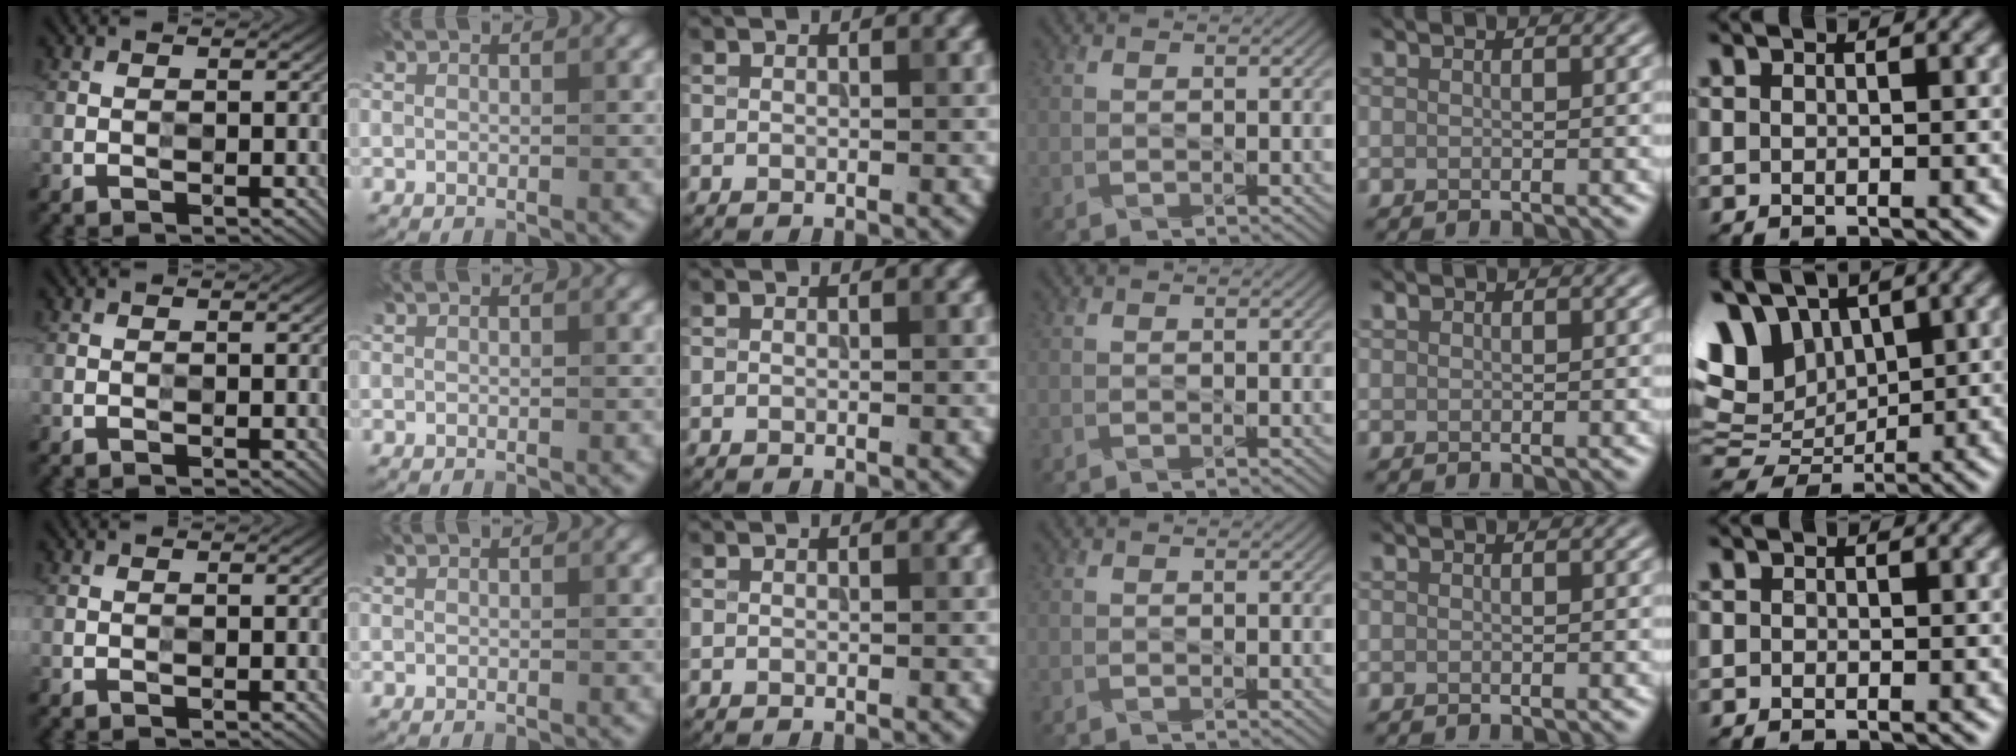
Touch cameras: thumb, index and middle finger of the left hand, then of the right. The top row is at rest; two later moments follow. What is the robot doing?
{"motion": "press", "object": "sticky note"}